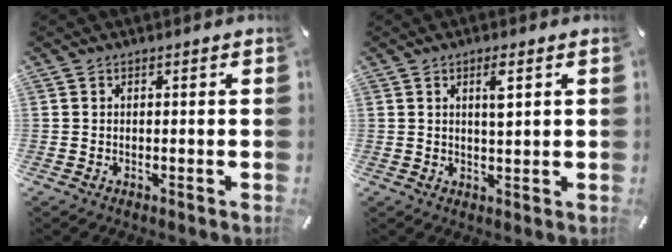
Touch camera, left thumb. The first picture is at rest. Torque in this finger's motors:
{"motor_torque": [0.28, 0.07, 0.27, 0.16, 0.04]}